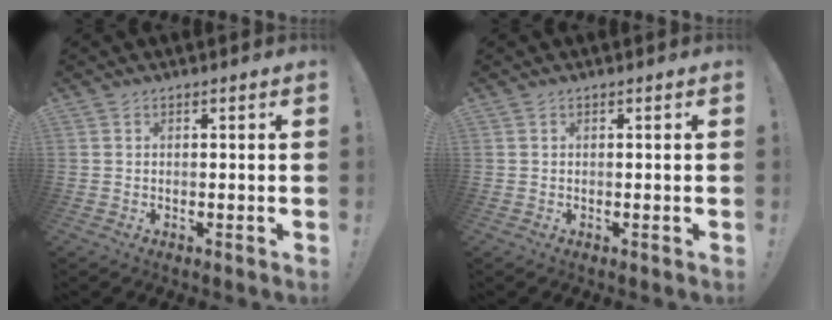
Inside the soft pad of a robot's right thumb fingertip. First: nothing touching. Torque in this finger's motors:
{"motor_torque": [-0.07, -0.07, 0.00, 0.00, 0.00]}